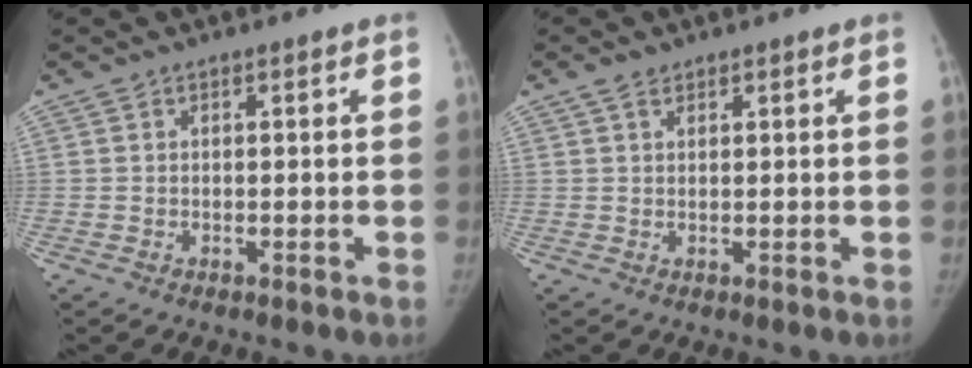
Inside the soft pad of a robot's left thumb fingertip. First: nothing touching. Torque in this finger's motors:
{"motor_torque": [0.20, 0.22, -0.32, -0.08, 0.06]}